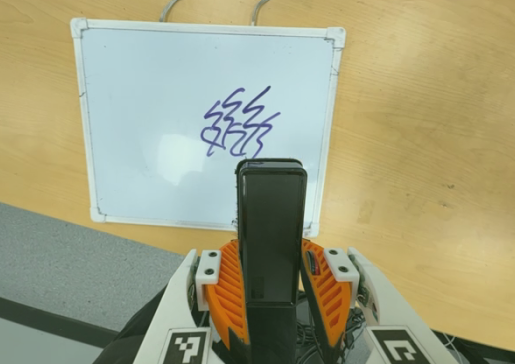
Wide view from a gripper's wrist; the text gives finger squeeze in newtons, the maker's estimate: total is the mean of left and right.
{"total": 5.3, "left": 3.5, "right": 7.1}